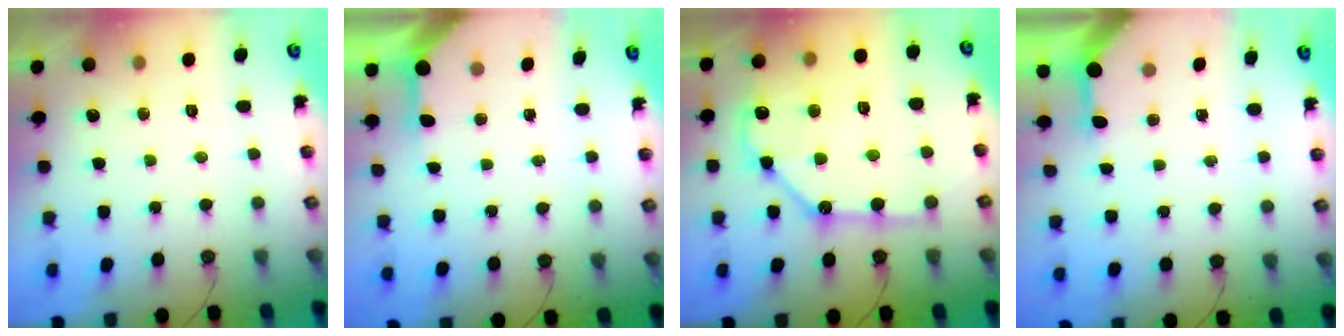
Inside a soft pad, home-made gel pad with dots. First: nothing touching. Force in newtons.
{"total": 4.6, "press": 4.5, "slide": 0.4}
{"total": 16.8, "press": 16.6, "slide": 2.1}
{"total": 3.1, "press": 3.1, "slide": 0.4}